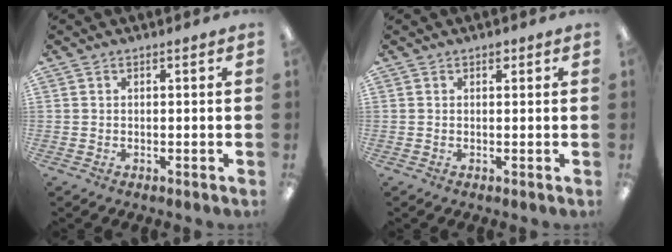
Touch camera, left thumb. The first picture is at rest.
{"total": 1.1, "force": [0.7, 0.6, 0.6], "torque": [-0.005, -0.001, 0.011]}